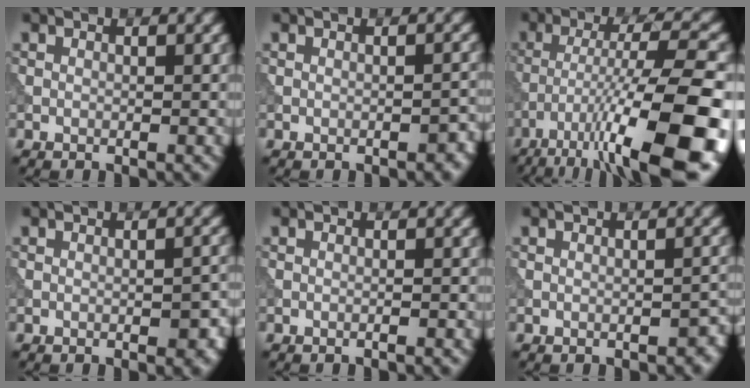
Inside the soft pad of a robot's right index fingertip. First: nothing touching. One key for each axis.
{"total": 1.1, "fx": -0.6, "fy": 0.5, "fz": 0.8, "tx": -0.014, "ty": 0.002, "tz": -0.008}
{"total": 14.8, "fx": -7.7, "fy": 3.2, "fz": 12.2, "tx": -0.207, "ty": -0.001, "tz": -0.121}
{"total": 2.8, "fx": -1.0, "fy": 1.0, "fz": 2.3, "tx": -0.030, "ty": 0.002, "tz": -0.013}
{"total": 0.7, "fx": -0.4, "fy": 0.1, "fz": 0.6, "tx": -0.005, "ty": 0.000, "tz": -0.016}
{"total": 1.3, "fx": -0.7, "fy": 0.7, "fz": 0.9, "tx": -0.016, "ty": -0.001, "tz": -0.008}